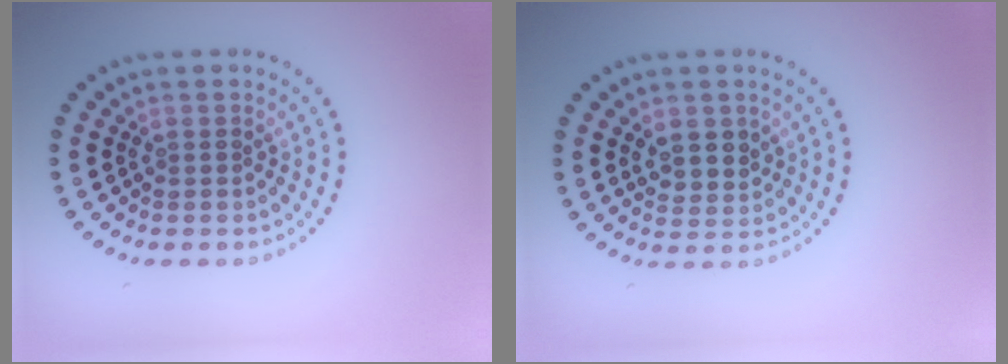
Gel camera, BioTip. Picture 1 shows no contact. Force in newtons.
{"total": 2.6, "press": 2.4, "slide": 1.0}